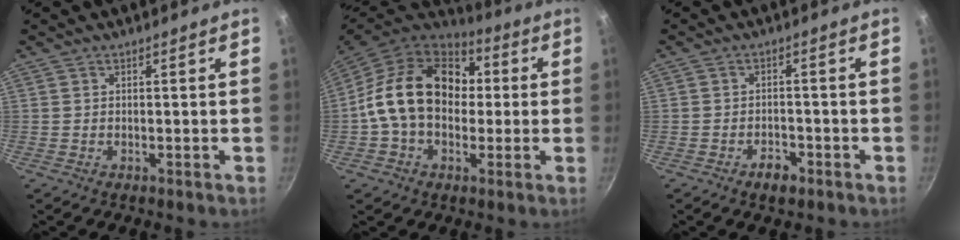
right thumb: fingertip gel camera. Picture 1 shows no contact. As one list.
[{"total": 19.6, "force": [1.3, 14.4, 13.3], "torque": [-0.195, 0.035, 0.007]}, {"total": 3.4, "force": [-2.2, 1.8, 1.9], "torque": [-0.021, 0.018, -0.034]}]